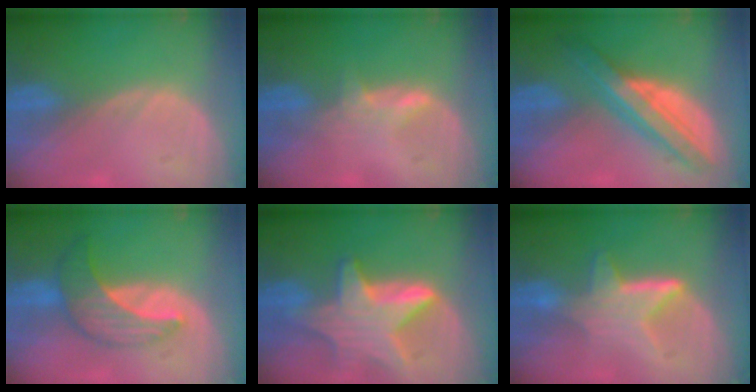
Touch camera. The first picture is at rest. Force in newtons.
{"total": 2.6, "press": 2.5, "slide": 0.3}
{"total": 8.5, "press": 8.5, "slide": 0.5}
{"total": 7.1, "press": 6.8, "slide": 2.0}
{"total": 9.5, "press": 9.5, "slide": 0.6}
{"total": 6.7, "press": 6.1, "slide": 2.8}